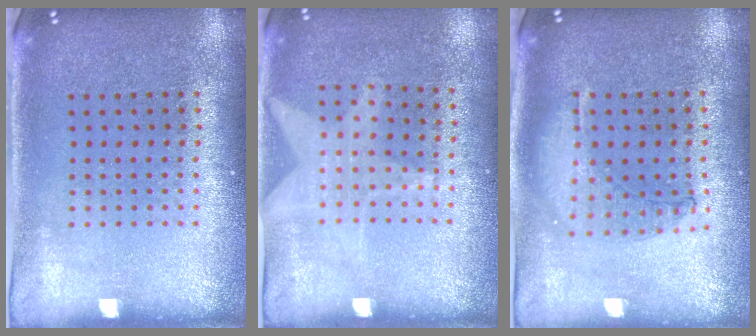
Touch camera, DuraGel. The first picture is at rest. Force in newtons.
{"total": 1.1, "press": 1.0, "slide": 0.5}
{"total": 1.0, "press": 0.9, "slide": 0.3}